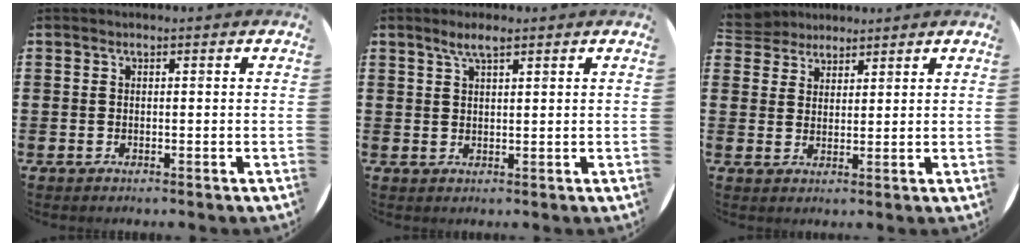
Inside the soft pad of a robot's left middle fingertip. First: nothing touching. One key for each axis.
{"total": 3.0, "fx": 2.1, "fy": 0.6, "fz": 2.0, "tx": -0.042, "ty": 0.005, "tz": 0.038}
{"total": 4.4, "fx": 4.2, "fy": 1.2, "fz": -0.1, "tx": -0.014, "ty": -0.006, "tz": 0.083}